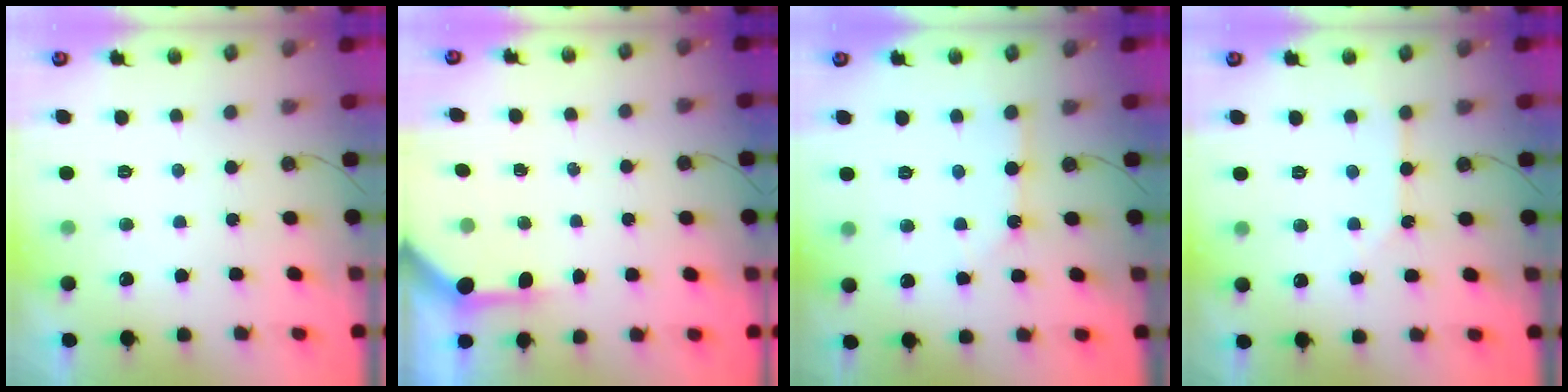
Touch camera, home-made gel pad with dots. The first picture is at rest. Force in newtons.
{"total": 3.6, "press": 3.6, "slide": 0.4}
{"total": 2.8, "press": 2.8, "slide": 0.3}
{"total": 2.1, "press": 2.1, "slide": 0.3}